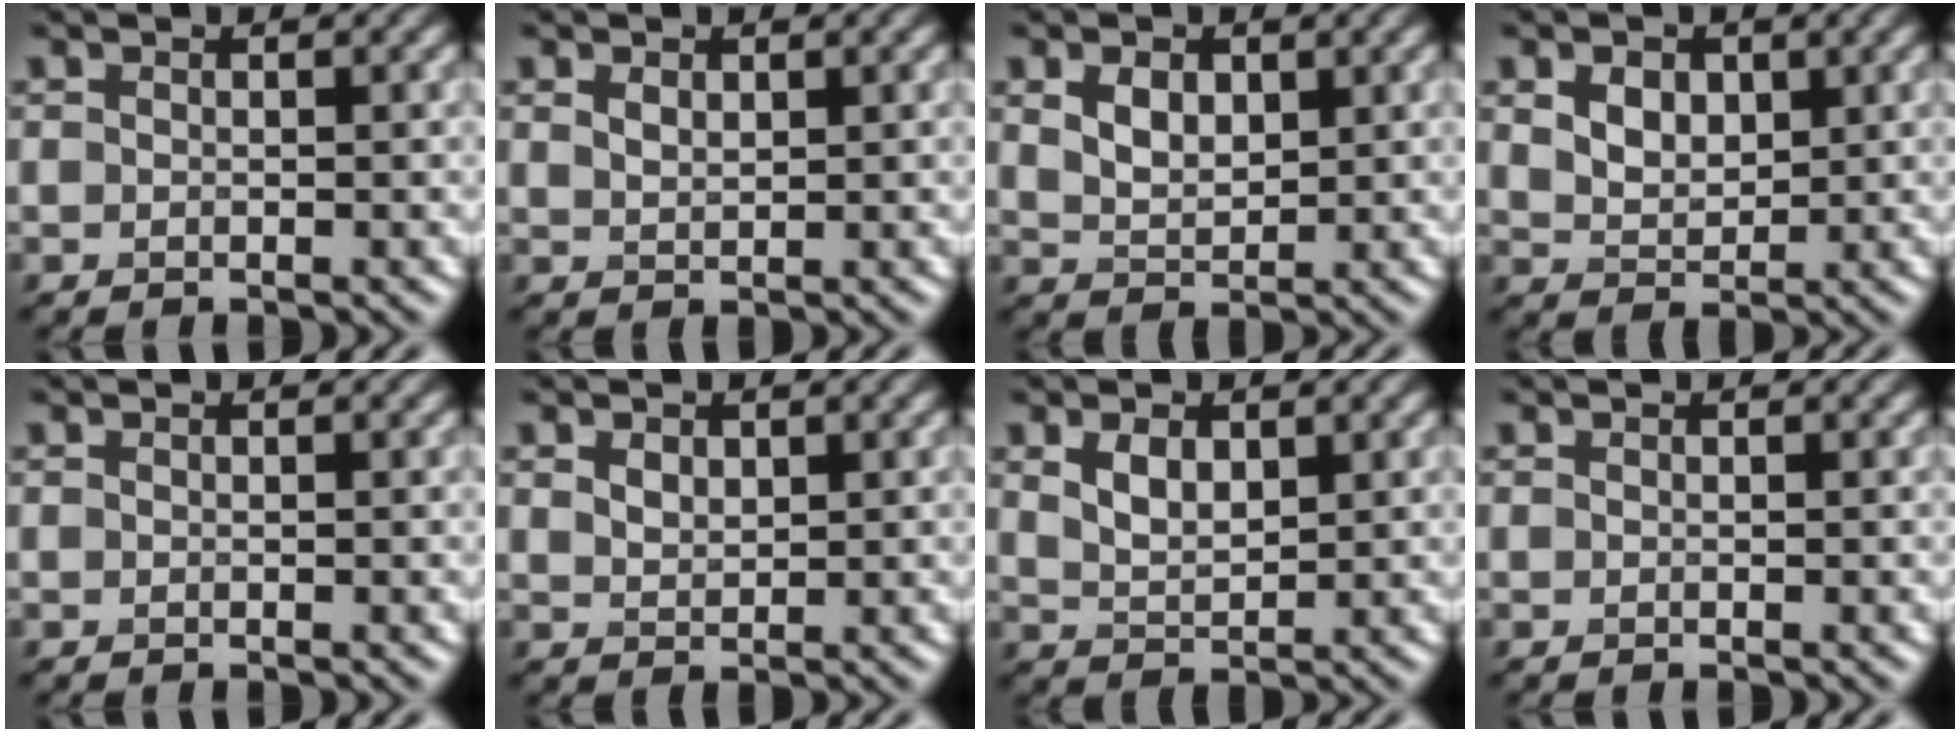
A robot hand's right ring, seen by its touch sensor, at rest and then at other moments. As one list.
[{"total": 1.2, "force": [0.7, 0.7, 0.7], "torque": [-0.015, -0.001, 0.017]}, {"total": 2.6, "force": [1.1, 1.7, 1.7], "torque": [-0.035, -0.002, 0.024]}, {"total": 2.9, "force": [1.2, 2.0, 1.7], "torque": [-0.033, -0.002, 0.018]}, {"total": 0.0}, {"total": 1.5, "force": [0.8, 1.0, 0.8], "torque": [-0.015, -0.001, 0.017]}, {"total": 2.6, "force": [1.2, 1.5, 1.8], "torque": [-0.040, -0.002, 0.029]}, {"total": 0.0}]